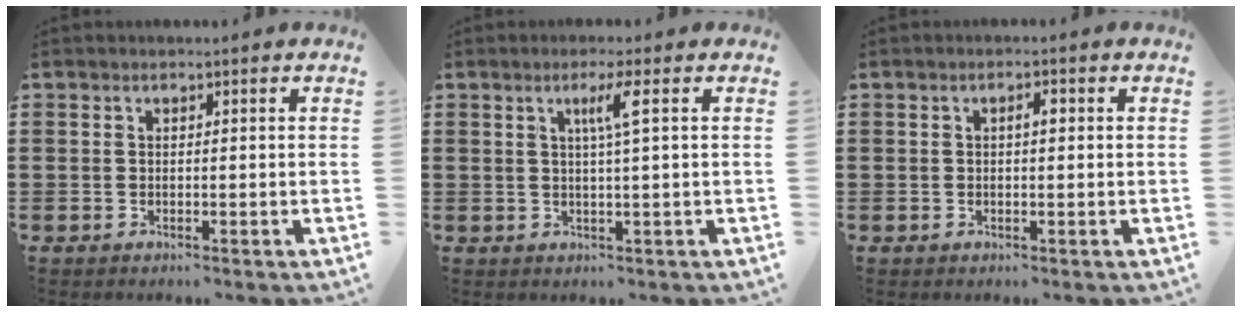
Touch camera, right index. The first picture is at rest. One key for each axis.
{"total": 3.6, "fx": 1.0, "fy": -0.5, "fz": 3.4, "tx": -0.066, "ty": -0.003, "tz": 0.011}
{"total": 1.4, "fx": 0.1, "fy": 0.3, "fz": 1.4, "tx": -0.027, "ty": 0.002, "tz": -0.001}